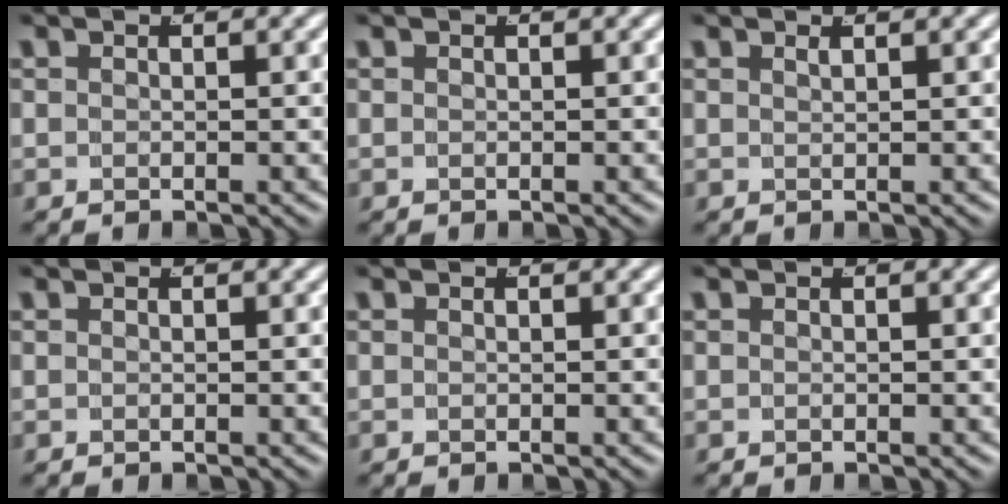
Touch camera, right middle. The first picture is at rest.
{"total": 0.0}
{"total": 0.6, "force": [0.3, -0.5, 0.2], "torque": [0.001, -0.003, 0.011]}
{"total": 0.0}
{"total": 0.0}
{"total": 0.0}